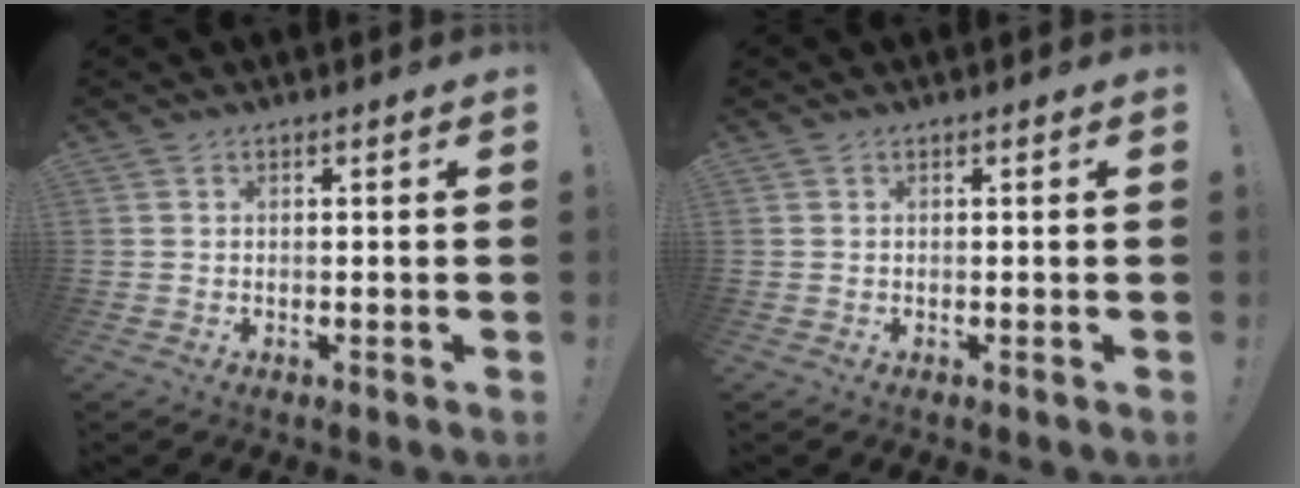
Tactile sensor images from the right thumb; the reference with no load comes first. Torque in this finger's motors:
{"motor_torque": [0.00, 0.00, 0.00, 0.00, 0.00]}